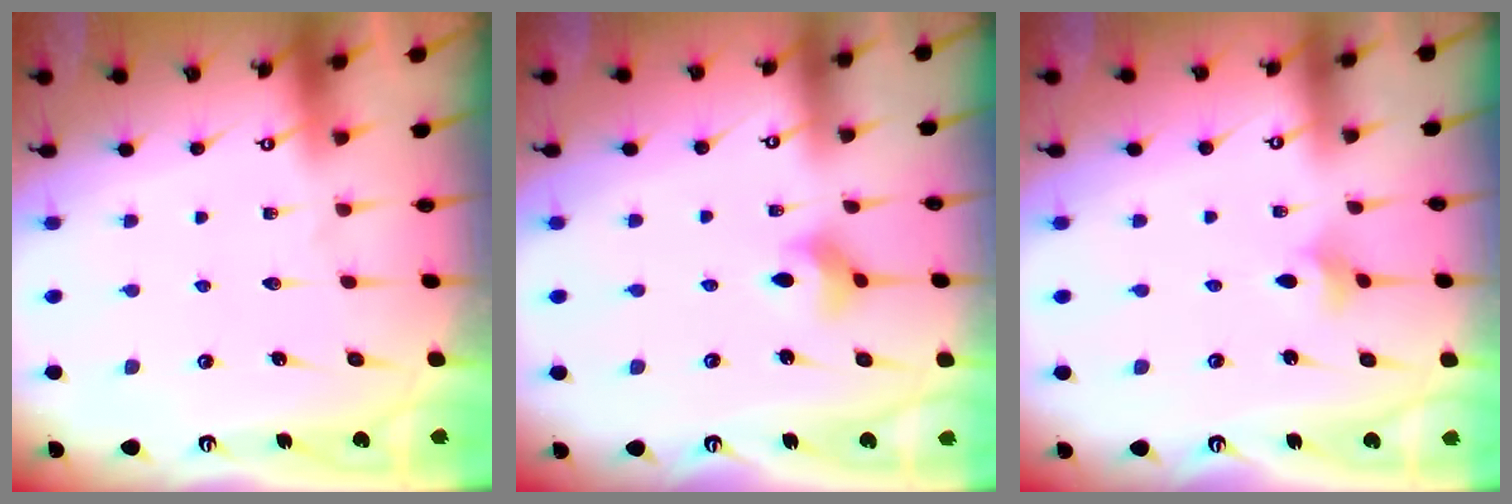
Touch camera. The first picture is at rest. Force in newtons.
{"total": 4.0, "press": 3.9, "slide": 0.7}
{"total": 2.5, "press": 2.4, "slide": 0.6}